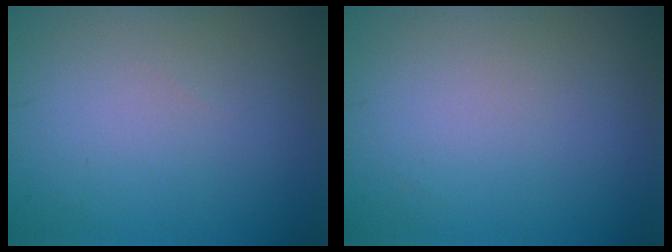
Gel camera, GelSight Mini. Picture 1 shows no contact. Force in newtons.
{"total": 0.0}